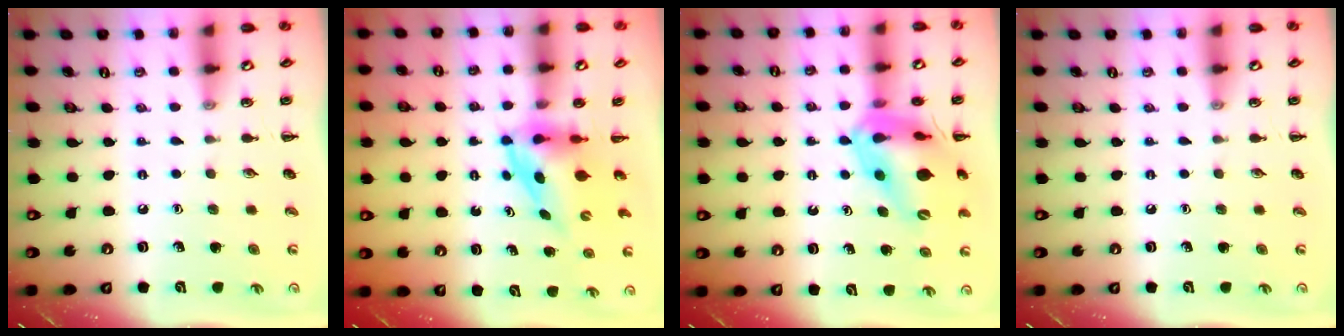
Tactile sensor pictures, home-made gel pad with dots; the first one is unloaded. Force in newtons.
{"total": 3.9, "press": 3.8, "slide": 0.8}
{"total": 17.3, "press": 16.9, "slide": 3.8}
{"total": 0.0}